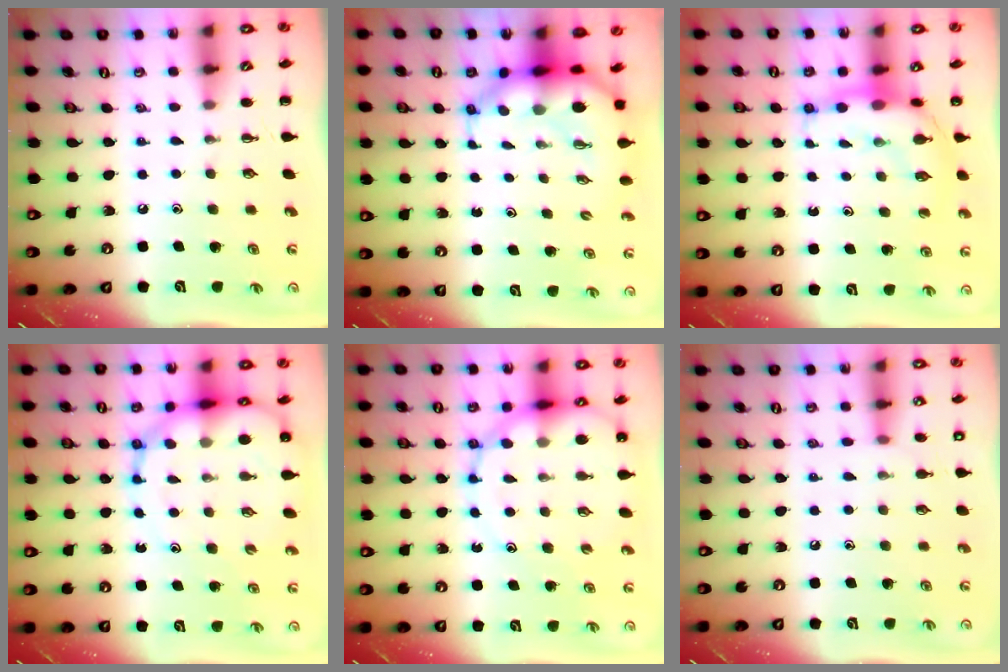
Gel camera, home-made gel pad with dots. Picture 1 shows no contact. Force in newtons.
{"total": 8.0, "press": 7.6, "slide": 2.3}
{"total": 9.5, "press": 9.4, "slide": 1.6}
{"total": 14.1, "press": 13.6, "slide": 3.5}
{"total": 15.5, "press": 15.0, "slide": 3.9}
{"total": 7.2, "press": 6.7, "slide": 2.4}